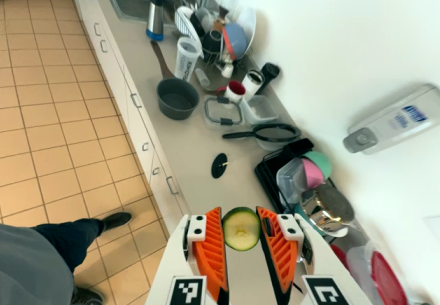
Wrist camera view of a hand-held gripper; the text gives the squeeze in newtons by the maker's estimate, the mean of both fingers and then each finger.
{"total": 7.8, "left": 7.5, "right": 8.1}